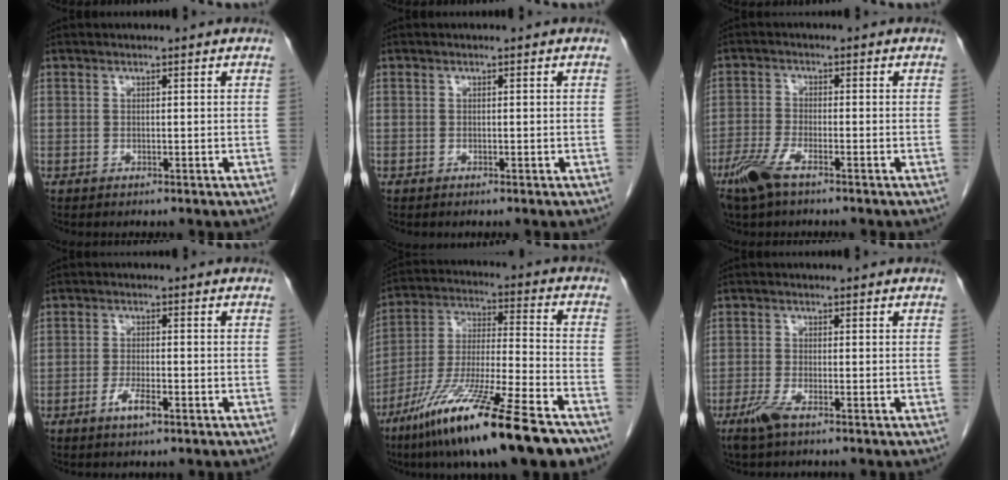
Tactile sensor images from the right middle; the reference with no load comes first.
{"total": 0.0}
{"total": 5.6, "force": [-3.8, 1.3, 4.0], "torque": [-0.095, -0.011, -0.073]}
{"total": 3.4, "force": [-1.7, 0.6, 2.8], "torque": [-0.053, -0.001, -0.030]}
{"total": 21.6, "force": [-14.4, 1.5, 16.0], "torque": [-0.272, -0.050, -0.257]}
{"total": 2.9, "force": [-1.9, 0.4, 2.2], "torque": [-0.052, -0.007, -0.041]}